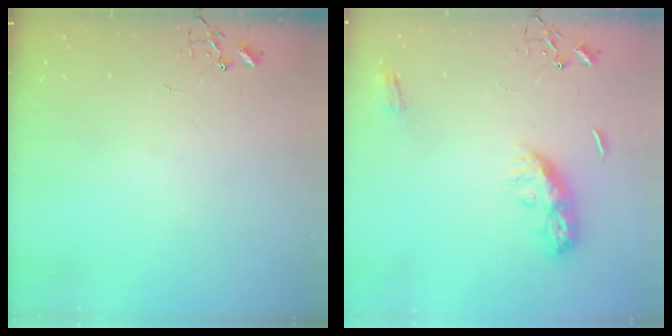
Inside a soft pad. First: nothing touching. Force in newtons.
{"total": 9.9, "press": 9.9, "slide": 0.0}